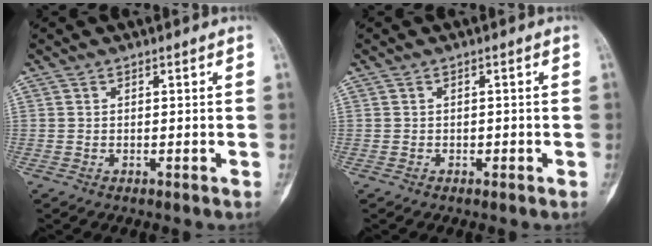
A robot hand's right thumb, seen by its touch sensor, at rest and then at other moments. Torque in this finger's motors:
{"motor_torque": [-0.04, -0.06, -0.36, 0.18, 0.03]}